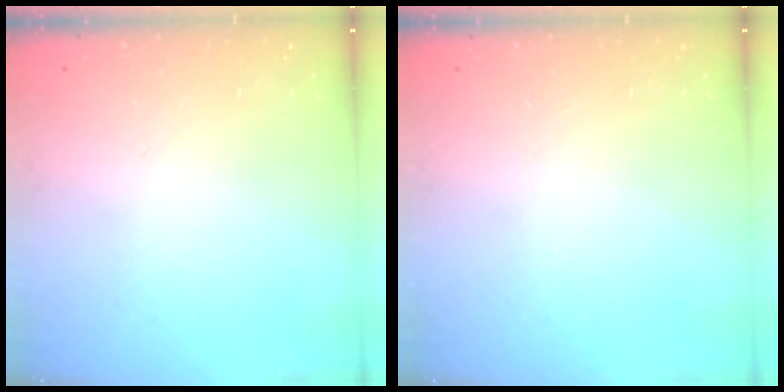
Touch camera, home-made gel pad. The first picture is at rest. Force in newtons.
{"total": 0.0}